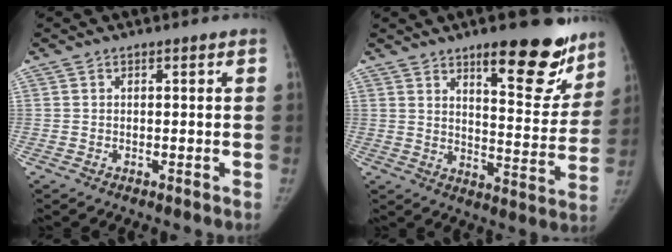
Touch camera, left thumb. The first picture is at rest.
{"total": 17.1, "force": [11.3, 5.5, 11.6], "torque": [-0.094, -0.080, 0.161]}